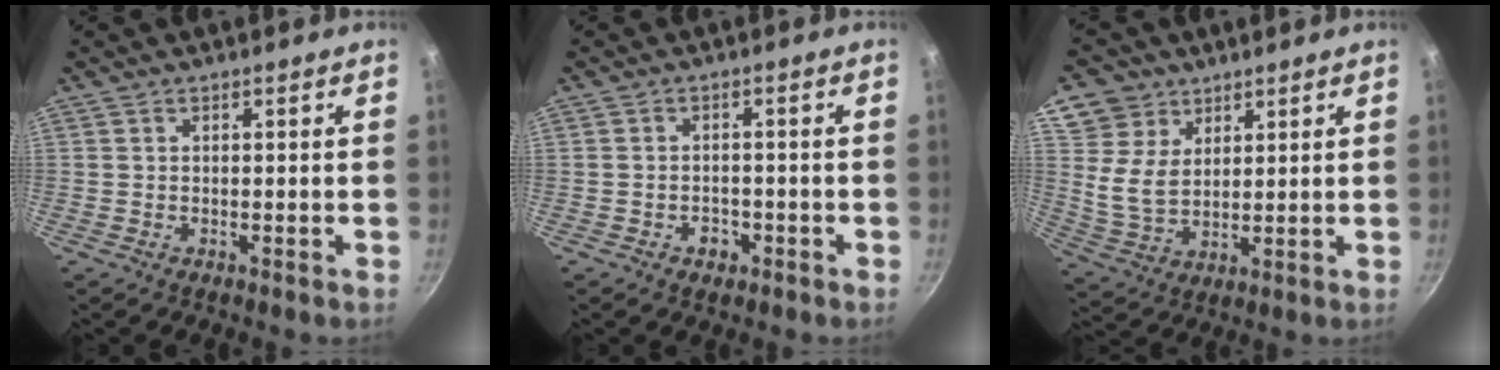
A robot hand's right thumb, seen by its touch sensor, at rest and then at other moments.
{"total": 2.9, "force": [-1.5, 2.1, 1.4], "torque": [-0.010, 0.013, -0.017]}
{"total": 9.5, "force": [5.3, 7.1, 3.4], "torque": [-0.039, -0.027, 0.102]}